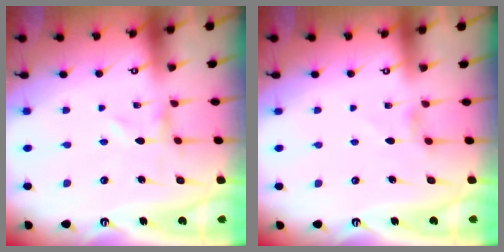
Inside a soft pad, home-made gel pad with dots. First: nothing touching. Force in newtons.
{"total": 1.9, "press": 1.9, "slide": 0.4}